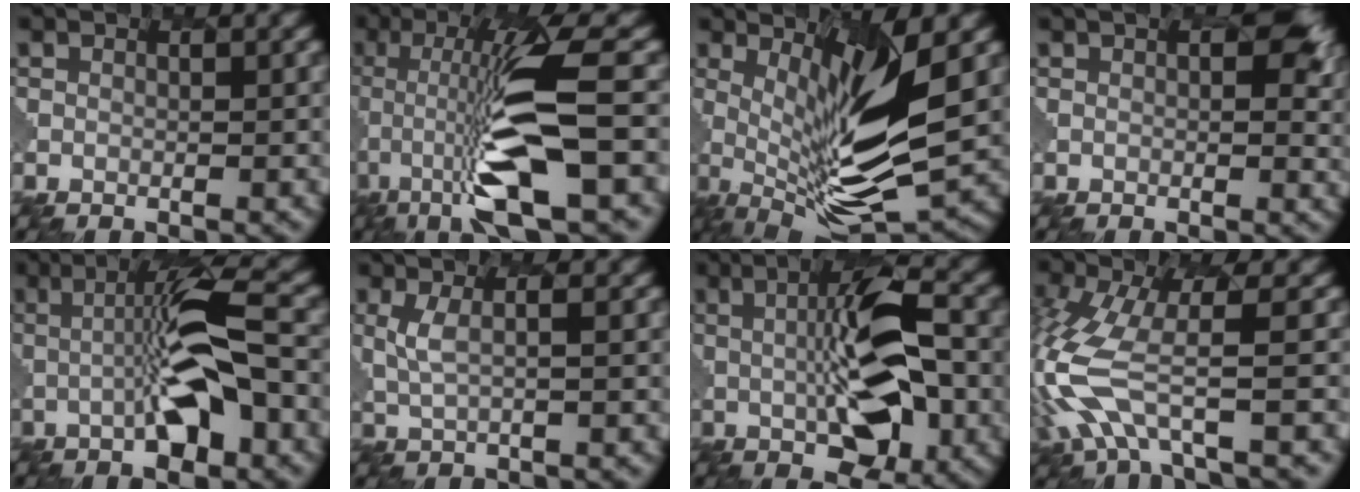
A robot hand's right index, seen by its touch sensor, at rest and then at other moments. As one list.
[{"total": 7.6, "force": [-2.2, 1.3, 7.2], "torque": [-0.161, 0.022, -0.067]}, {"total": 9.6, "force": [1.8, 1.7, 9.2], "torque": [-0.187, -0.001, 0.022]}, {"total": 1.7, "force": [1.3, 0.8, 0.7], "torque": [-0.008, 0.020, -0.006]}, {"total": 5.7, "force": [-0.8, 0.8, 5.6], "torque": [-0.121, 0.013, -0.041]}, {"total": 1.4, "force": [1.1, 0.0, 0.9], "torque": [-0.055, 0.007, -0.003]}, {"total": 6.5, "force": [0.5, 2.2, 6.1], "torque": [-0.136, 0.006, -0.016]}, {"total": 6.4, "force": [-2.1, 2.6, 5.5], "torque": [-0.184, 0.005, -0.062]}]